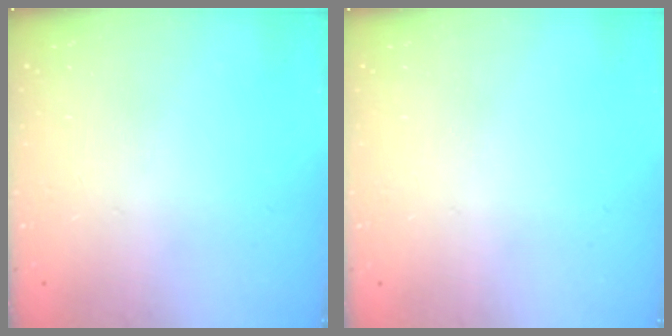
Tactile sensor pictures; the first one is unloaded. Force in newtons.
{"total": 0.0}